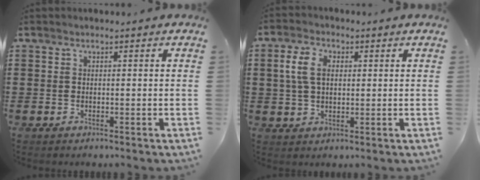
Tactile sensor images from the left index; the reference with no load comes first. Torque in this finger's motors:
{"motor_torque": [1.26, -0.17, 0.68, 0.15]}